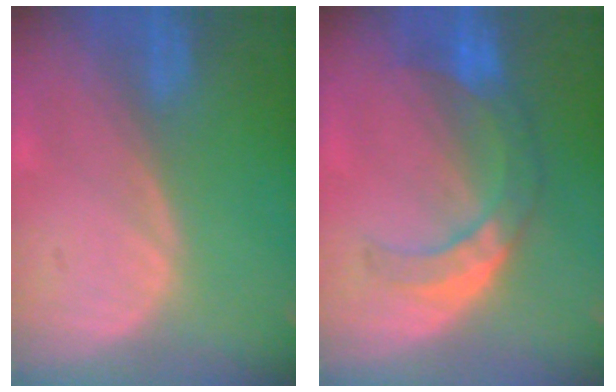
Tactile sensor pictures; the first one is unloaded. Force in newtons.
{"total": 7.6, "press": 6.7, "slide": 3.6}